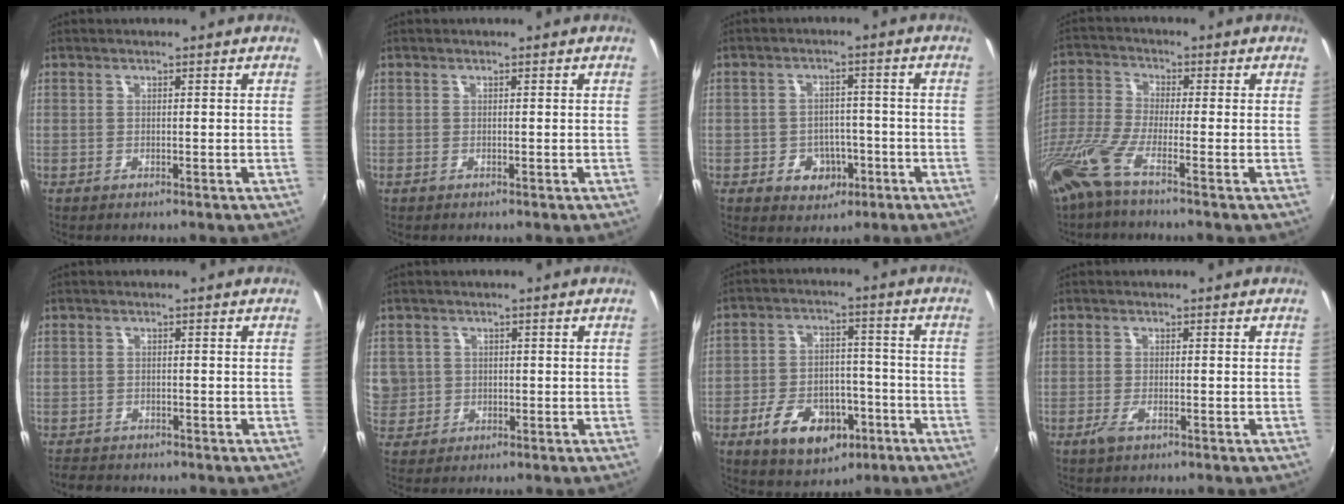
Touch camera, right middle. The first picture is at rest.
{"total": 0.0}
{"total": 6.4, "force": [-2.8, 5.2, 2.4], "torque": [-0.054, 0.010, -0.025]}
{"total": 9.4, "force": [-6.2, 0.8, 7.0], "torque": [-0.158, -0.024, -0.126]}
{"total": 2.8, "force": [-2.4, 1.3, 0.3], "torque": [-0.019, -0.006, -0.047]}
{"total": 7.5, "force": [0.1, 7.3, 1.9], "torque": [-0.063, 0.015, 0.010]}
{"total": 13.5, "force": [-6.7, 8.2, 8.3], "torque": [-0.172, 0.008, -0.095]}
{"total": 2.1, "force": [-1.2, 0.6, 1.6], "torque": [-0.036, -0.006, -0.021]}